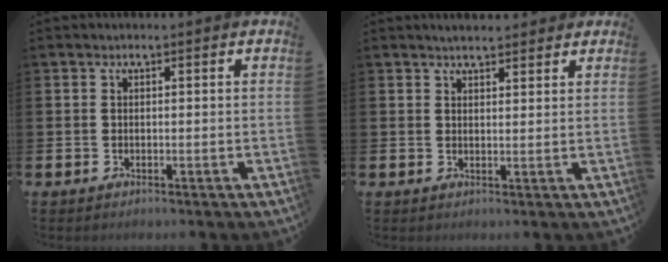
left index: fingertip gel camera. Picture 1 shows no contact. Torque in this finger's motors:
{"motor_torque": [0.36, -0.87, -0.22, 0.07]}